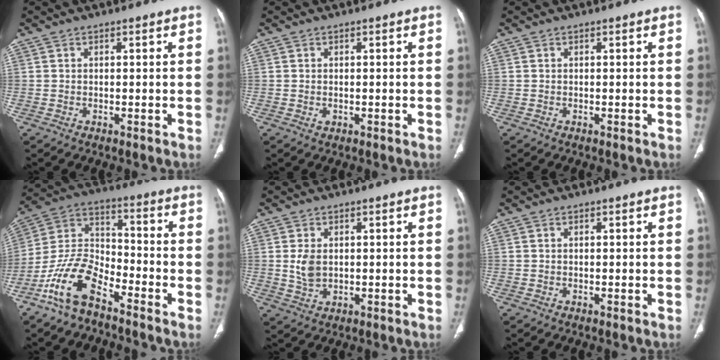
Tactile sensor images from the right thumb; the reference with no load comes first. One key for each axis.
{"total": 0.6, "fx": -0.1, "fy": 0.5, "fz": 0.4, "tx": -0.004, "ty": -0.001, "tz": -0.001}
{"total": 0.0}
{"total": 12.3, "fx": -8.1, "fy": 5.3, "fz": 7.5, "tx": -0.147, "ty": 0.061, "tz": -0.169}
{"total": 4.0, "fx": 0.5, "fy": 2.7, "fz": 2.9, "tx": -0.057, "ty": -0.006, "tz": 0.015}
{"total": 0.0}